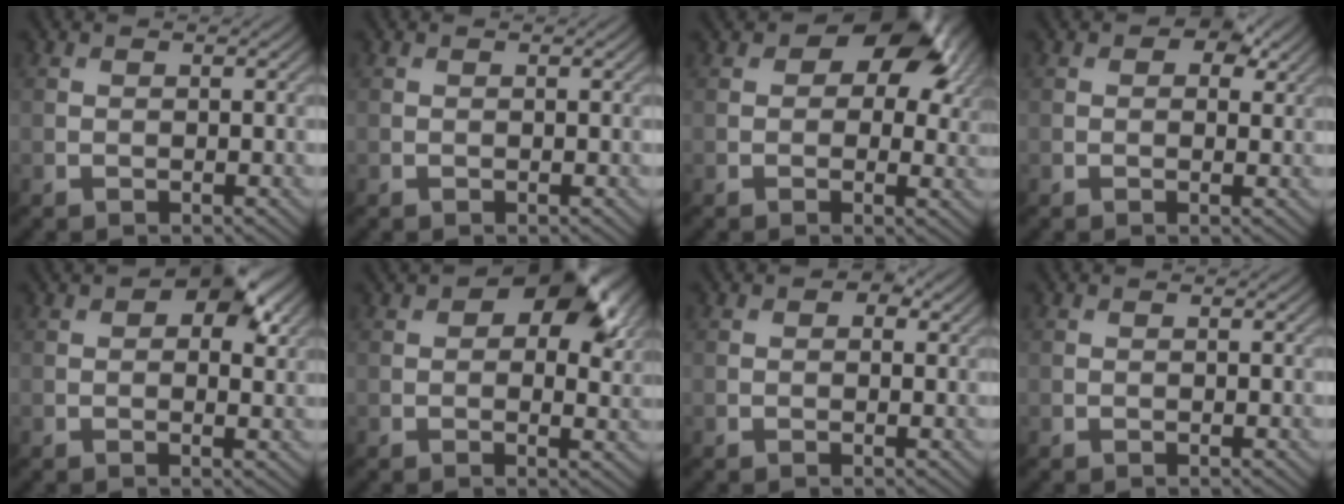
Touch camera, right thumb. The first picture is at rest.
{"total": 0.0}
{"total": 10.4, "force": [4.7, 6.1, 7.0], "torque": [-0.085, 0.006, 0.071]}
{"total": 3.5, "force": [1.8, 2.2, 2.2], "torque": [-0.025, -0.004, 0.018]}
{"total": 6.5, "force": [2.9, 3.4, 4.7], "torque": [-0.061, 0.003, 0.036]}
{"total": 9.8, "force": [4.4, 5.2, 7.0], "torque": [-0.097, 0.004, 0.068]}
{"total": 1.8, "force": [0.8, 1.1, 1.1], "torque": [-0.012, -0.004, 0.005]}
{"total": 0.0}